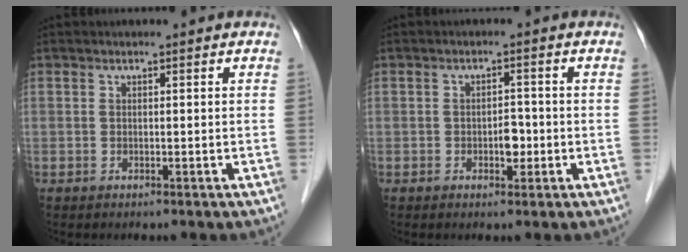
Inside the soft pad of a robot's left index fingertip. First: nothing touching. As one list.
[{"total": 2.4, "force": [-0.7, 1.4, 1.8], "torque": [-0.023, 0.005, -0.009]}]